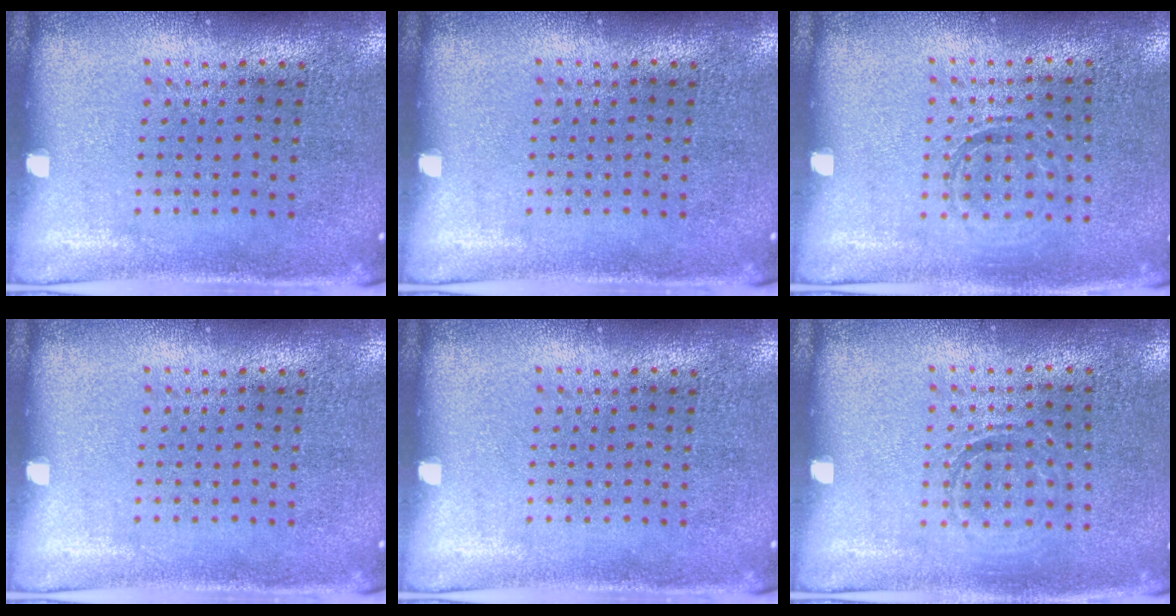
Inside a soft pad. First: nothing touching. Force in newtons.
{"total": 0.0}
{"total": 0.9, "press": 0.9, "slide": 0.2}
{"total": 0.0}
{"total": 0.0}
{"total": 0.9, "press": 0.9, "slide": 0.2}